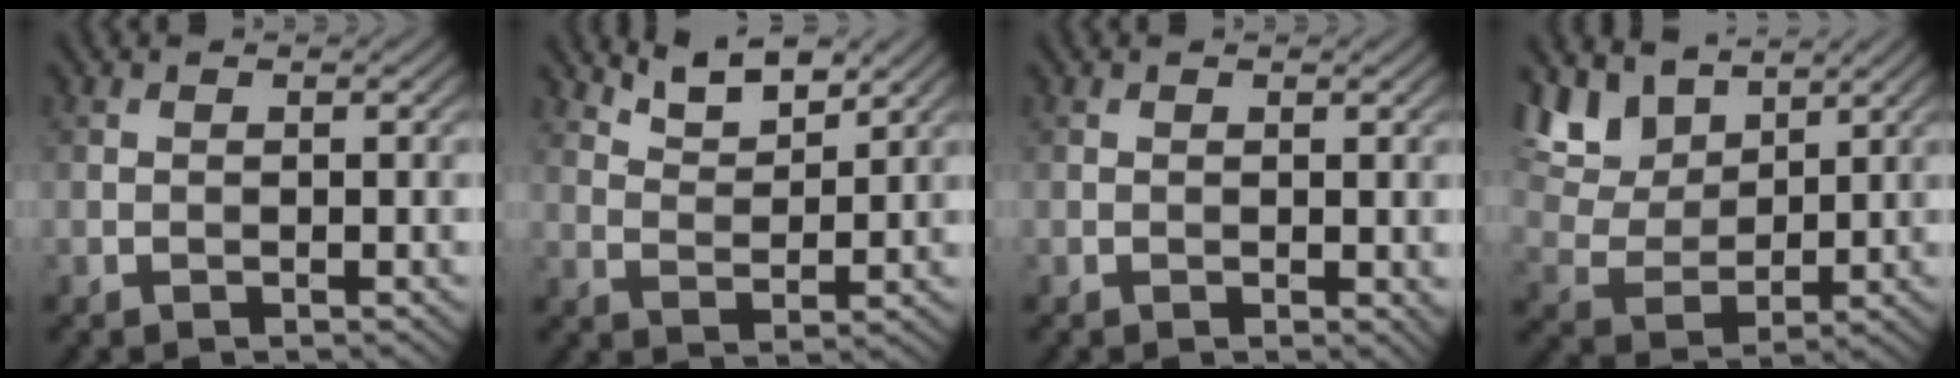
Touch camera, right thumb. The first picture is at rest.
{"total": 4.8, "force": [4.0, 1.4, 2.3], "torque": [-0.056, -0.004, 0.084]}
{"total": 0.7, "force": [0.1, 0.4, 0.6], "torque": [-0.003, -0.003, 0.002]}
{"total": 9.0, "force": [6.0, 4.7, 4.9], "torque": [-0.135, 0.014, 0.106]}